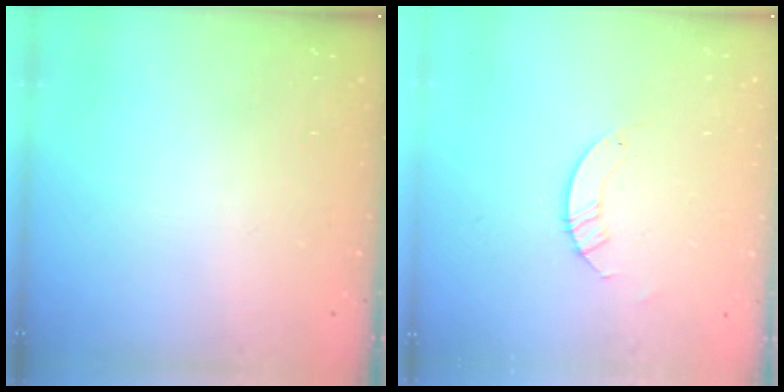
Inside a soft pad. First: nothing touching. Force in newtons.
{"total": 3.2, "press": 3.2, "slide": 0.3}